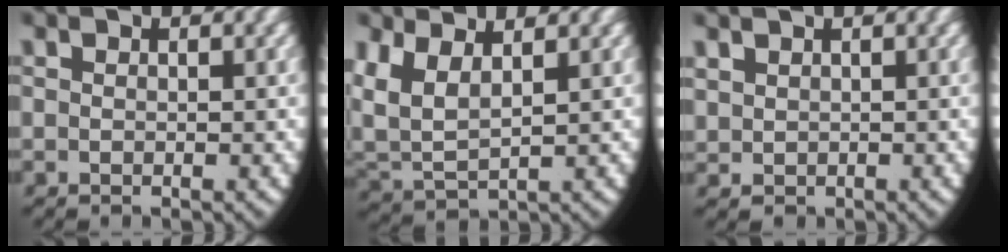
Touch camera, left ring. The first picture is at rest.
{"total": 7.2, "force": [1.5, 5.6, 4.3], "torque": [-0.147, -0.024, 0.036]}
{"total": 1.5, "force": [0.7, 1.3, 0.4], "torque": [-0.025, -0.012, 0.027]}